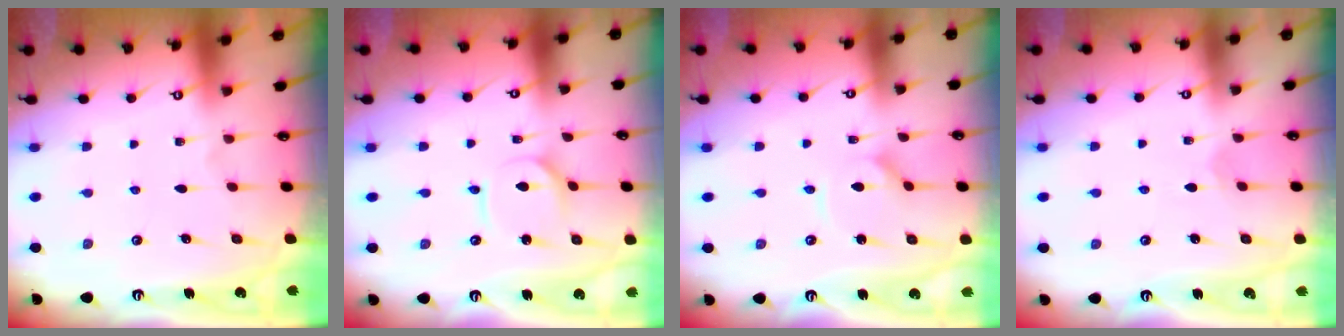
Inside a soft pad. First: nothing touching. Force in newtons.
{"total": 3.0, "press": 3.0, "slide": 0.3}
{"total": 2.7, "press": 2.6, "slide": 0.4}
{"total": 2.1, "press": 2.1, "slide": 0.3}